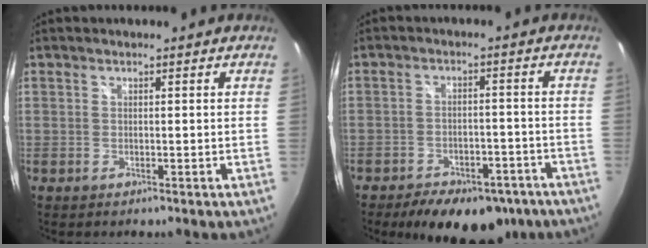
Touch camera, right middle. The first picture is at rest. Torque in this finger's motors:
{"motor_torque": [1.11, -1.03, 0.31, 0.08]}